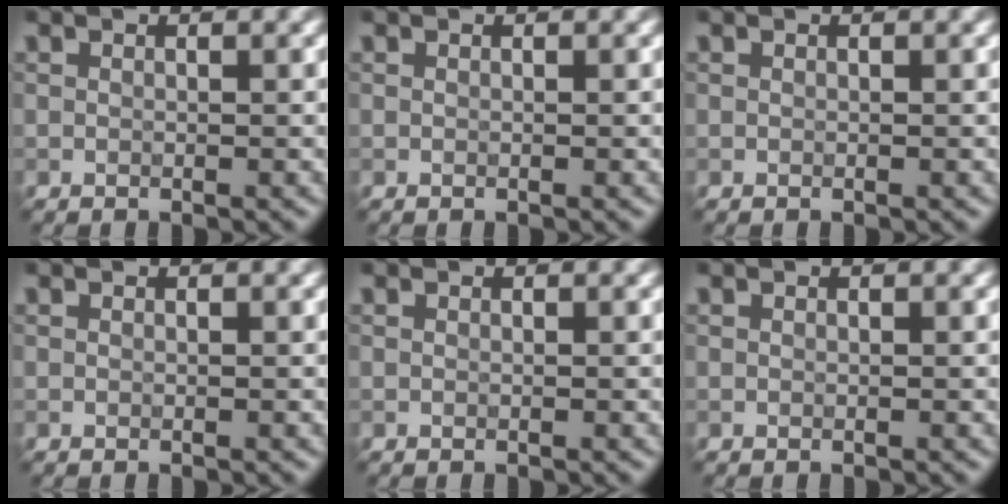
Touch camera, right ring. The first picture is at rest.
{"total": 0.0}
{"total": 0.0}
{"total": 0.0}
{"total": 0.0}
{"total": 0.0}